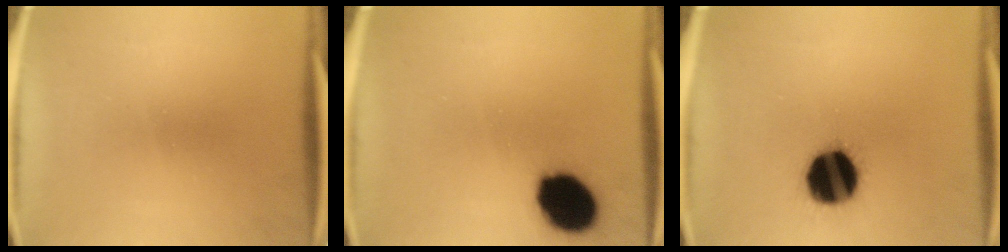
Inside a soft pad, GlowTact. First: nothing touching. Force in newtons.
{"total": 14.4}
{"total": 17.1}